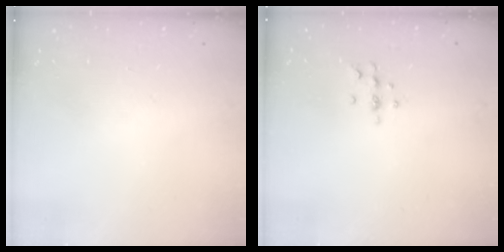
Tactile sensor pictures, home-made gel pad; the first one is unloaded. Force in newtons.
{"total": 5.4, "press": 5.2, "slide": 1.4}